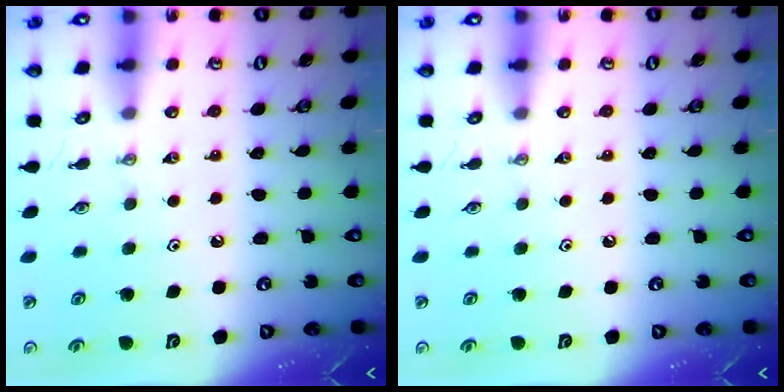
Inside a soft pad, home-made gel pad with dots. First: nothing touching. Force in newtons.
{"total": 0.0}